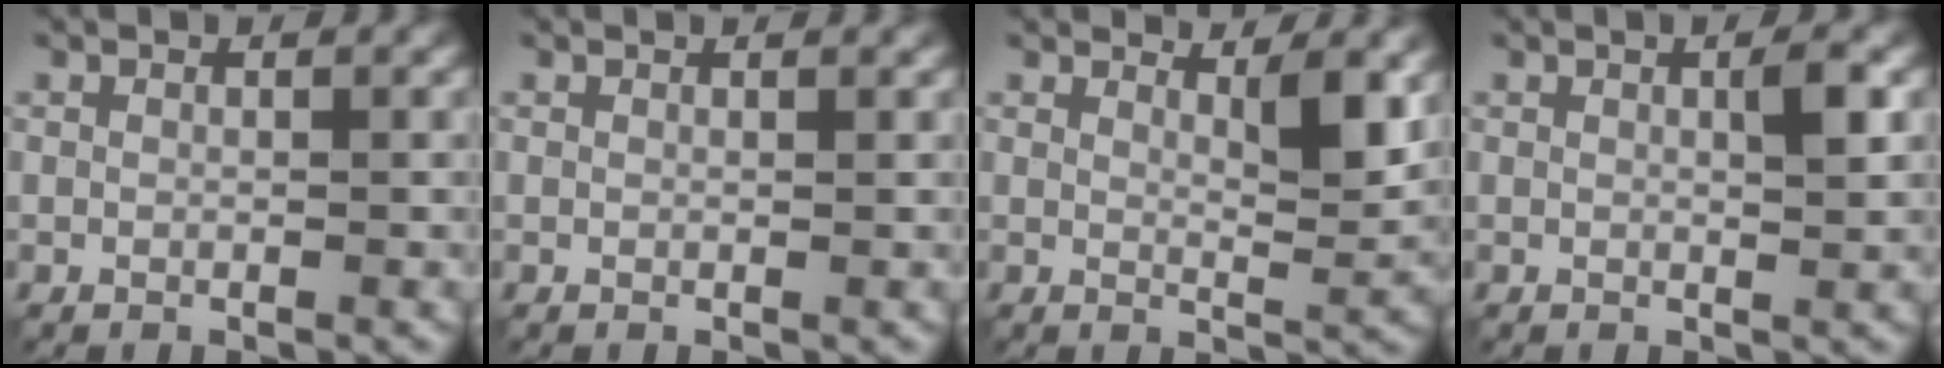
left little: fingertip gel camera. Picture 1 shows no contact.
{"total": 0.9, "force": [0.7, 0.2, 0.5], "torque": [-0.002, 0.003, 0.007]}
{"total": 3.7, "force": [2.5, 0.8, 2.6], "torque": [-0.035, -0.005, 0.038]}
{"total": 1.9, "force": [0.5, 0.2, 1.8], "torque": [-0.028, 0.001, 0.006]}